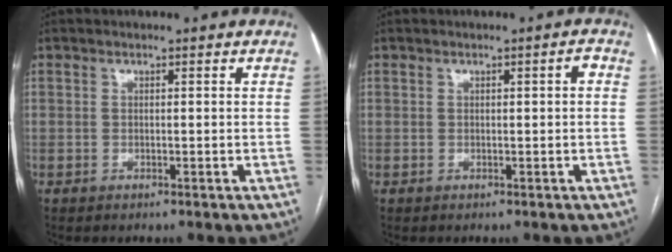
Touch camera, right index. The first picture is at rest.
{"total": 1.4, "force": [0.2, 0.2, 1.3], "torque": [-0.015, 0.005, 0.002]}